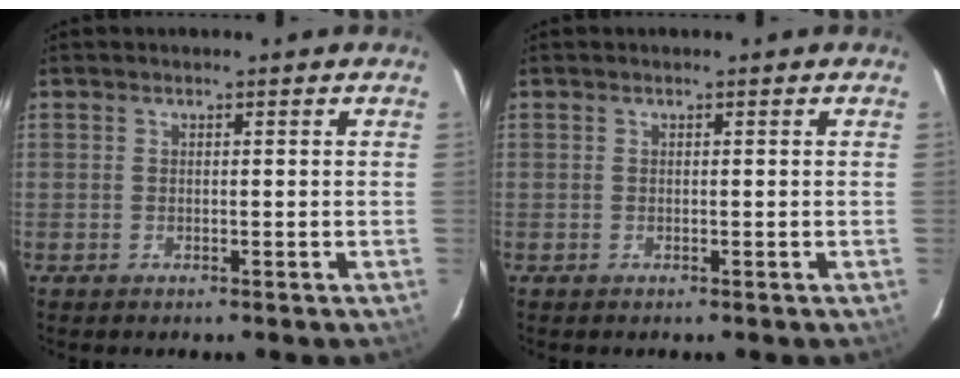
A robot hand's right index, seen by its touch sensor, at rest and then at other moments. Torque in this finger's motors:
{"motor_torque": [0.00, 0.00, 0.00, 0.00]}